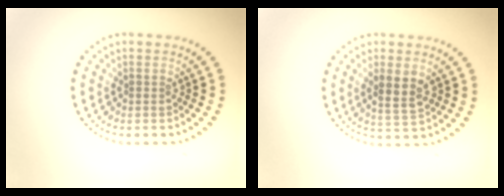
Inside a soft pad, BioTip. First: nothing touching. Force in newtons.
{"total": 2.8, "press": 2.7, "slide": 0.7}